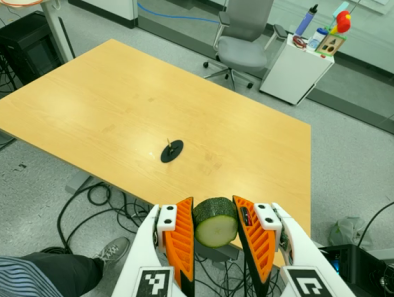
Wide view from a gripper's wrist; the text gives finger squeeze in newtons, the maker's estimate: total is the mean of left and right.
{"total": 10.8, "left": 10.1, "right": 11.5}